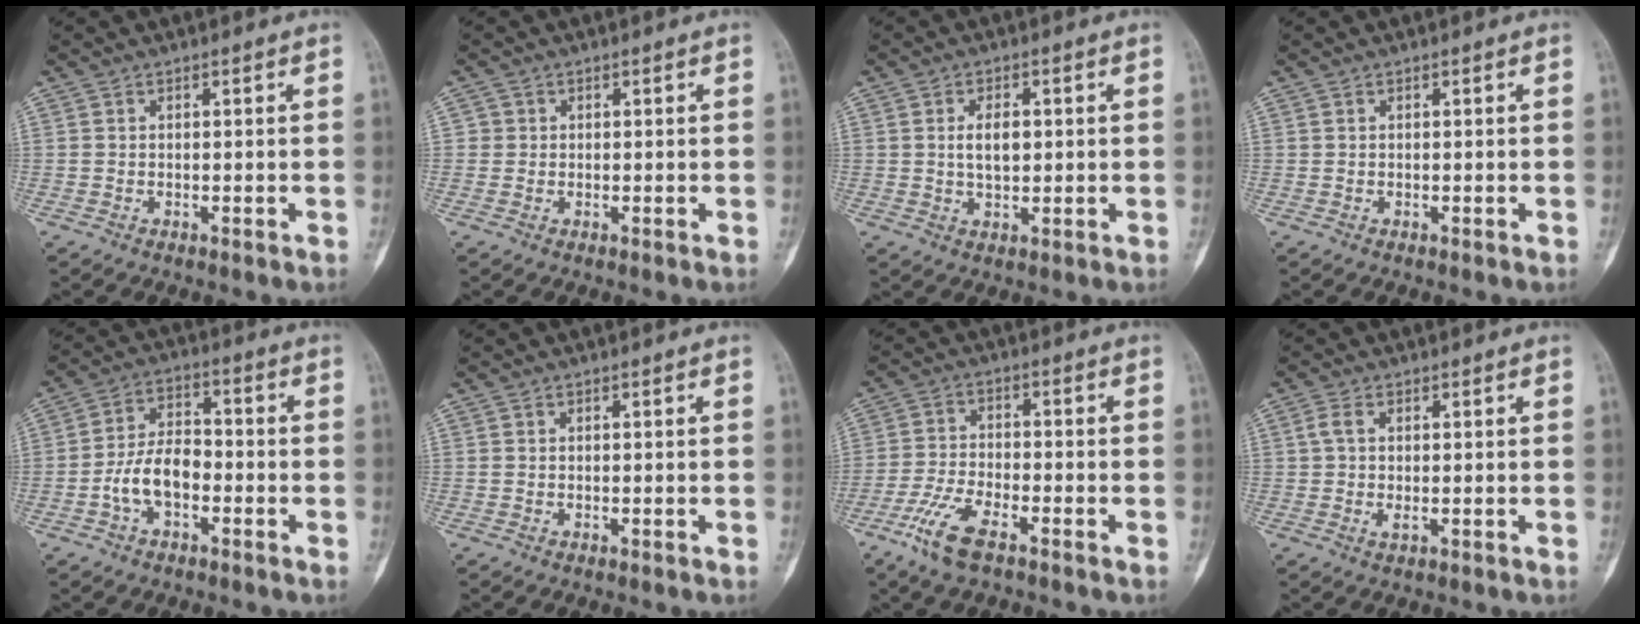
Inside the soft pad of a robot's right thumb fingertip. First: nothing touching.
{"total": 1.2, "force": [0.1, 1.2, 0.0], "torque": [0.010, 0.005, 0.000]}
{"total": 4.6, "force": [0.6, 2.6, 3.8], "torque": [-0.060, -0.003, 0.011]}
{"total": 0.0}
{"total": 8.4, "force": [-2.8, 5.0, 6.2], "torque": [-0.107, 0.033, -0.059]}
{"total": 0.0}
{"total": 8.0, "force": [-5.1, 2.8, 5.6], "torque": [-0.130, 0.013, -0.100]}
{"total": 3.0, "force": [0.3, 1.4, 2.6], "torque": [-0.064, 0.004, 0.005]}